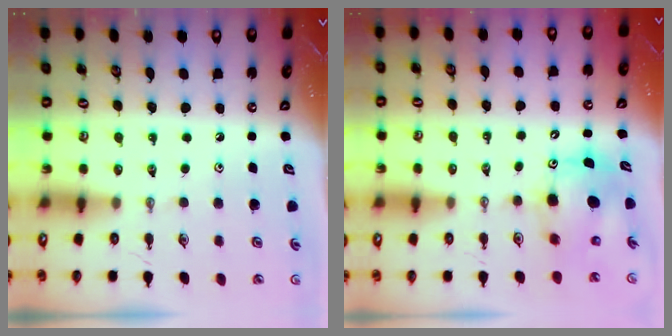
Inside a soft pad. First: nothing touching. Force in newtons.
{"total": 8.1, "press": 7.8, "slide": 2.2}